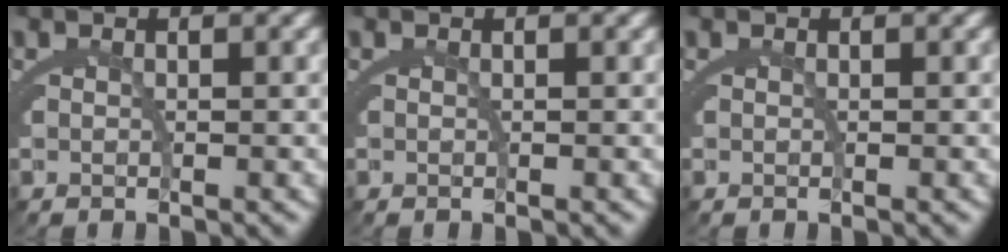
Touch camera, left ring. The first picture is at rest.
{"total": 0.0}
{"total": 0.0}